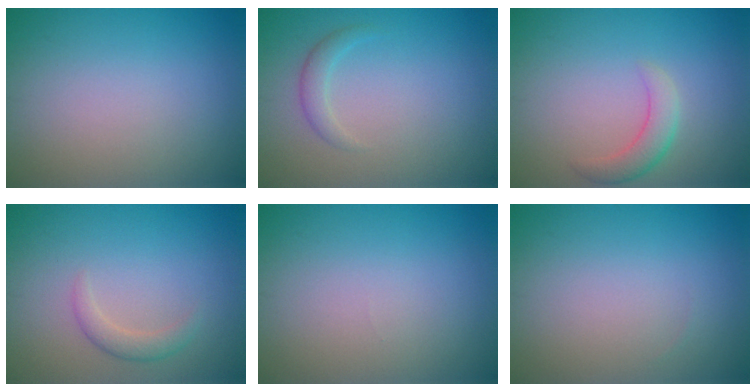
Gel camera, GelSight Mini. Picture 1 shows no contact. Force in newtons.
{"total": 1.4, "press": 1.4, "slide": 0.1}
{"total": 2.4, "press": 2.4, "slide": 0.2}
{"total": 1.6, "press": 1.6, "slide": 0.1}
{"total": 0.0}
{"total": 0.0}